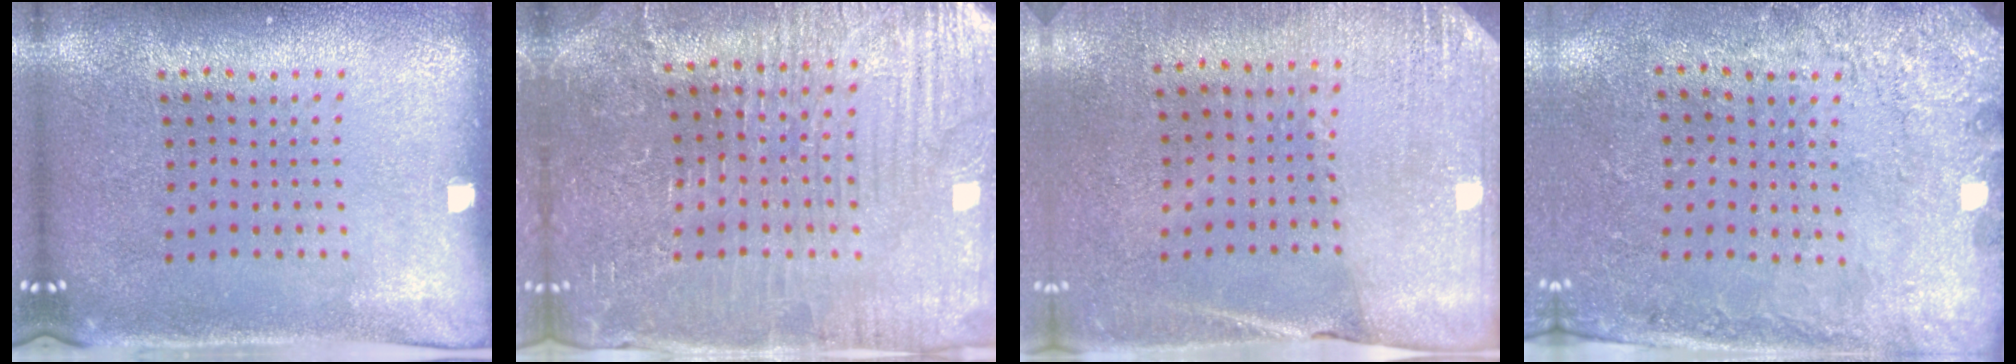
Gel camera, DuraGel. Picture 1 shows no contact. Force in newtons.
{"total": 4.3, "press": 4.2, "slide": 1.3}
{"total": 2.6, "press": 2.4, "slide": 1.1}
{"total": 2.7, "press": 2.0, "slide": 1.8}